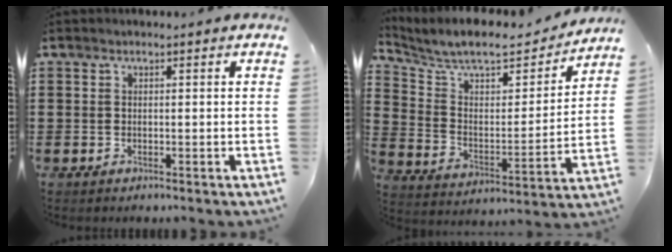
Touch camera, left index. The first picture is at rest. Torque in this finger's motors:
{"motor_torque": [1.07, -1.07, 0.16, 0.08]}